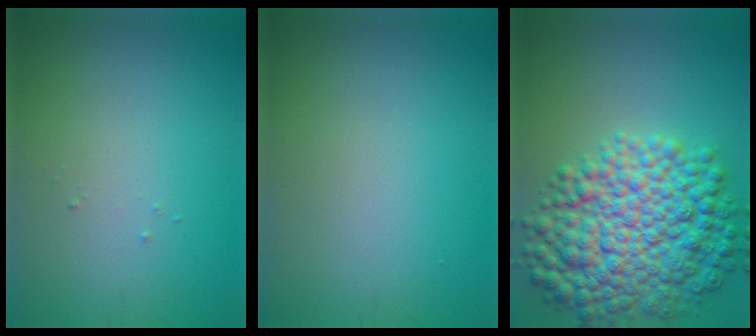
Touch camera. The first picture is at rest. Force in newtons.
{"total": 0.0}
{"total": 10.8, "press": 10.8, "slide": 0.1}